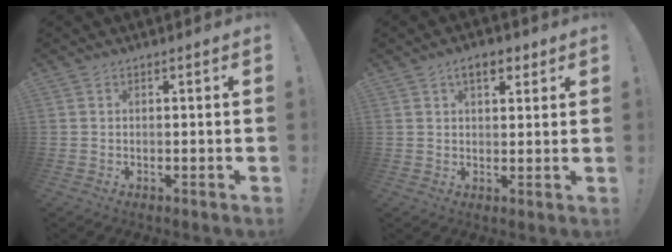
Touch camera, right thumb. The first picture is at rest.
{"total": 5.7, "force": [3.0, 2.9, 3.9], "torque": [-0.056, -0.003, 0.051]}